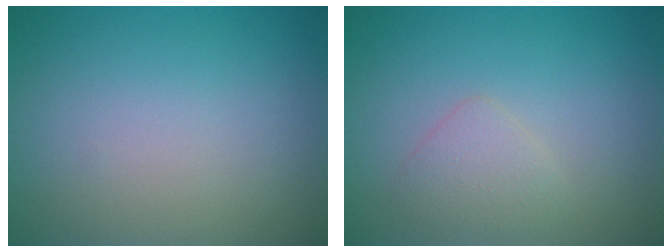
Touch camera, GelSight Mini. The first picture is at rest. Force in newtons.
{"total": 1.7, "press": 1.7, "slide": 0.1}